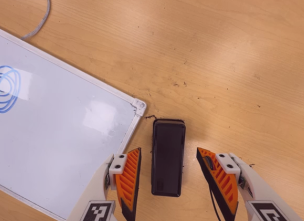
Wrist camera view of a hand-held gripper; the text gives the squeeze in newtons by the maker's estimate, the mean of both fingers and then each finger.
{"total": 0.0}